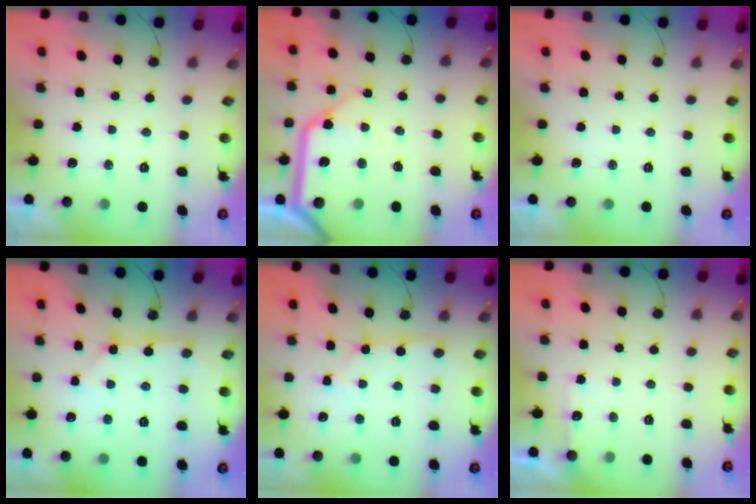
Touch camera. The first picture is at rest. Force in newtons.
{"total": 17.7, "press": 17.6, "slide": 2.2}
{"total": 0.0}
{"total": 2.8, "press": 2.8, "slide": 0.2}
{"total": 3.3, "press": 3.3, "slide": 0.4}
{"total": 4.3, "press": 4.3, "slide": 0.4}